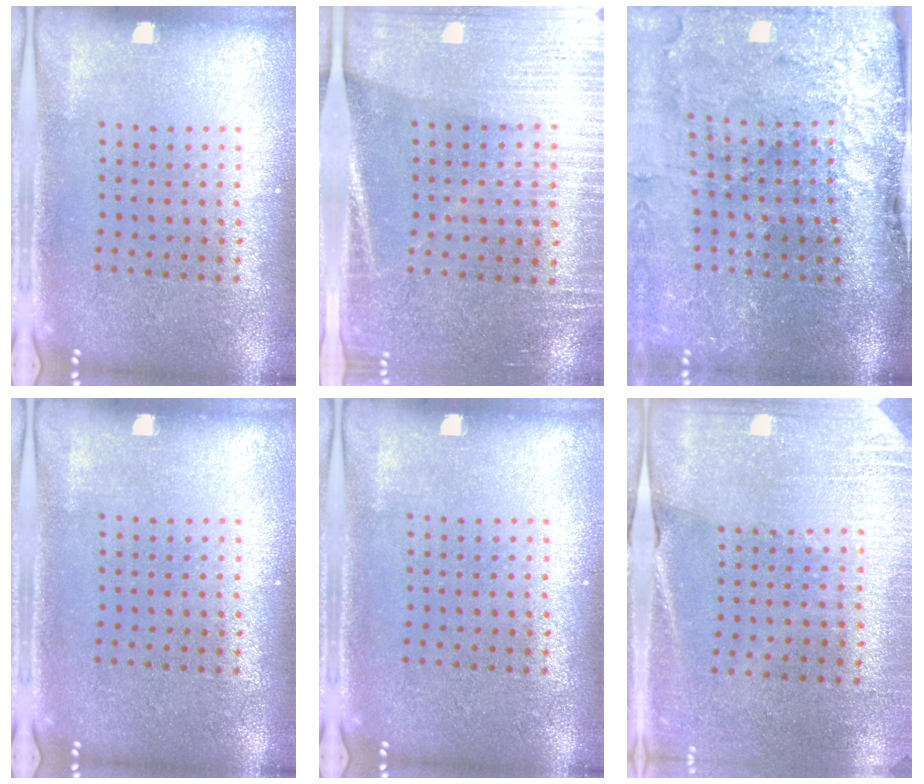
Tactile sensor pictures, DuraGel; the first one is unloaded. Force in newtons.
{"total": 3.3, "press": 2.9, "slide": 1.4}
{"total": 4.7, "press": 3.6, "slide": 3.0}
{"total": 0.0}
{"total": 0.0}
{"total": 2.6, "press": 2.4, "slide": 1.0}